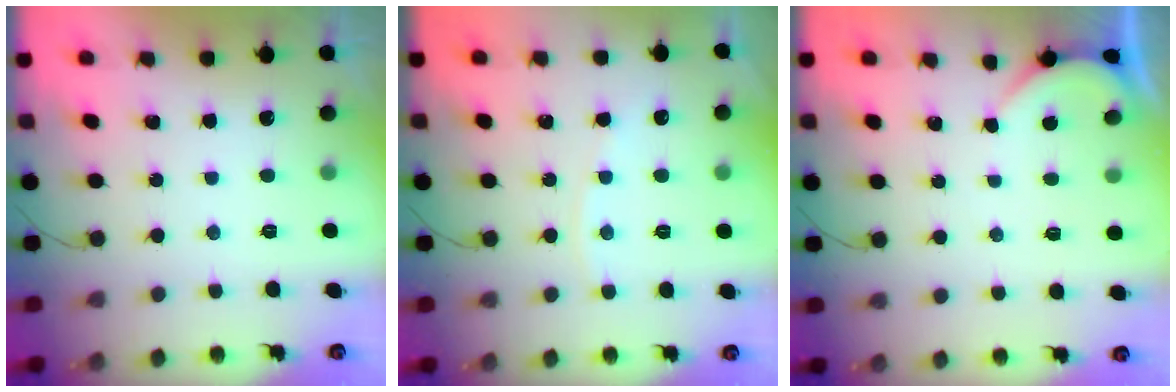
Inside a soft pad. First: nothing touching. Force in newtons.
{"total": 2.0, "press": 2.0, "slide": 0.4}
{"total": 1.9, "press": 1.9, "slide": 0.3}